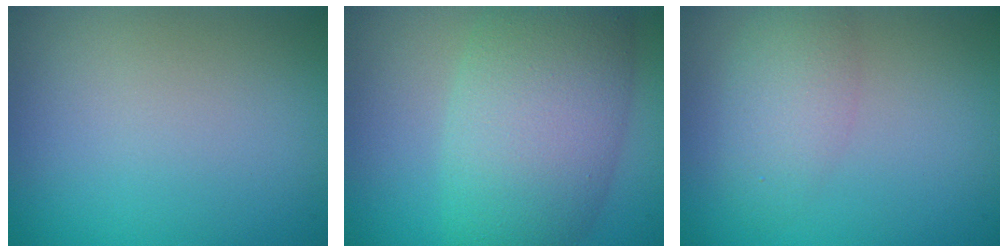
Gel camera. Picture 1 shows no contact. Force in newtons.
{"total": 9.4, "press": 9.4, "slide": 0.3}
{"total": 3.0, "press": 3.0, "slide": 0.0}